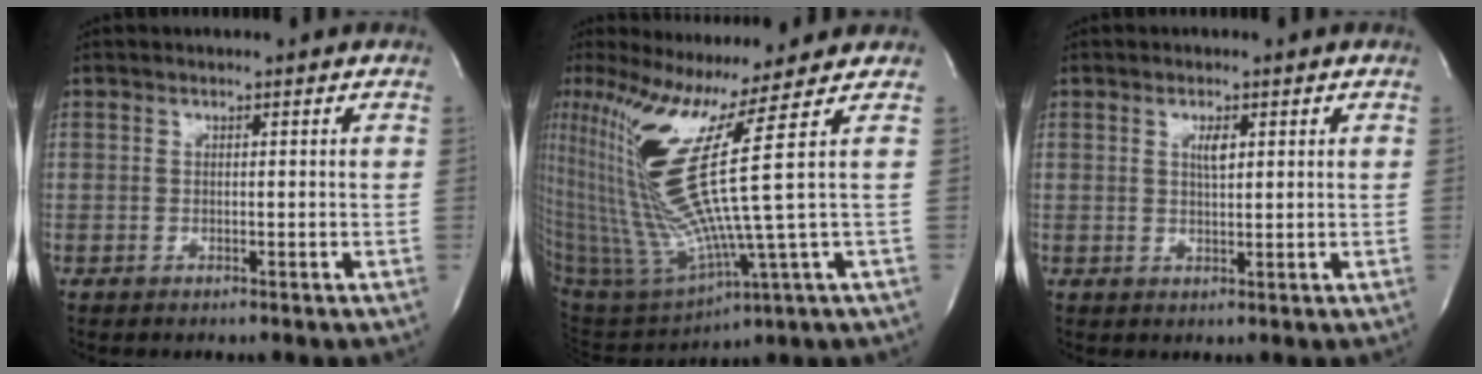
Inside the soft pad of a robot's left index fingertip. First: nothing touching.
{"total": 19.6, "force": [7.6, -2.5, 17.8], "torque": [-0.365, -0.027, 0.143]}
{"total": 2.0, "force": [0.6, 0.5, 1.9], "torque": [-0.040, -0.004, 0.012]}